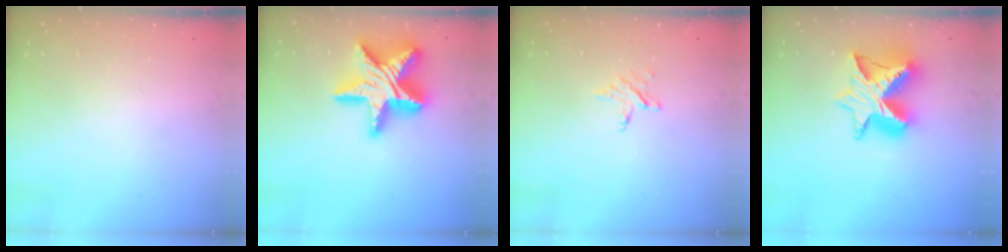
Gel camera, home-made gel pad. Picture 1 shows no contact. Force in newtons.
{"total": 24.1, "press": 24.0, "slide": 2.3}
{"total": 3.4, "press": 3.4, "slide": 0.4}
{"total": 13.6, "press": 13.5, "slide": 1.0}